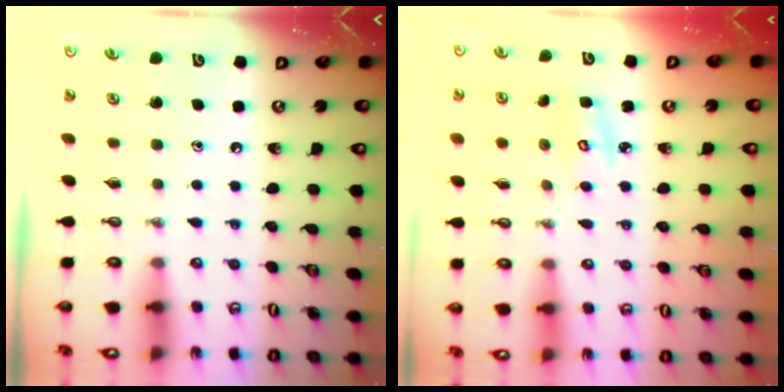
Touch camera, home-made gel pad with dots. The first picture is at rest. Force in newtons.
{"total": 3.2, "press": 3.2, "slide": 0.1}